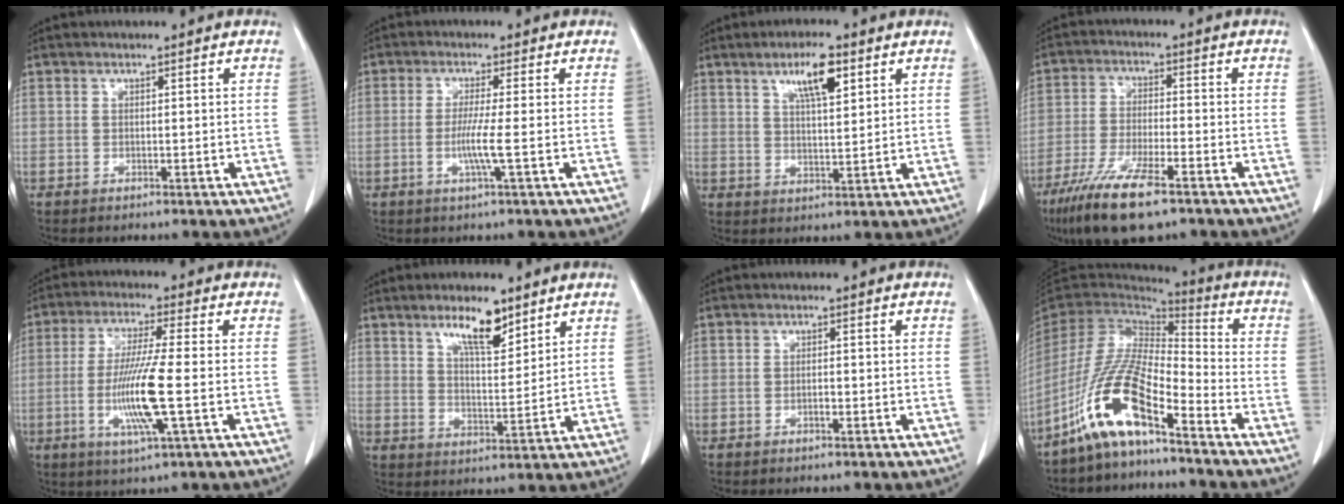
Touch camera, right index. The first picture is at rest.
{"total": 4.4, "force": [-0.9, -0.8, 4.2], "torque": [-0.087, -0.010, -0.021]}
{"total": 6.9, "force": [3.6, 1.4, 5.6], "torque": [-0.101, 0.003, 0.063]}
{"total": 11.3, "force": [-7.5, 2.1, 8.3], "torque": [-0.157, -0.024, -0.130]}
{"total": 10.6, "force": [-2.2, -0.2, 10.4], "torque": [-0.210, -0.014, -0.046]}
{"total": 7.7, "force": [5.3, 1.9, 5.3], "torque": [-0.097, 0.000, 0.095]}
{"total": 1.0, "force": [-0.3, 0.2, 0.9], "torque": [-0.019, 0.001, -0.007]}
{"total": 13.4, "force": [-8.3, 2.4, 10.3], "torque": [-0.219, -0.007, -0.165]}